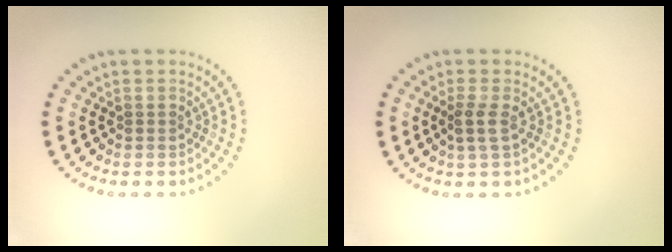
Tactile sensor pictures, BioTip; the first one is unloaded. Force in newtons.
{"total": 1.7, "press": 1.4, "slide": 1.0}